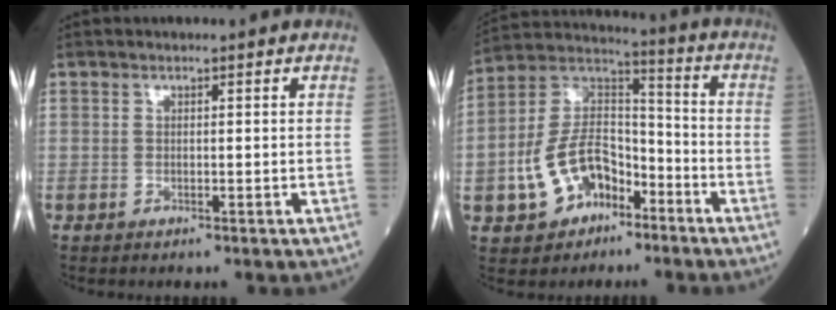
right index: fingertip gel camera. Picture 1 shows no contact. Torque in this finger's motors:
{"motor_torque": [0.43, -0.31, 0.24, 0.13]}